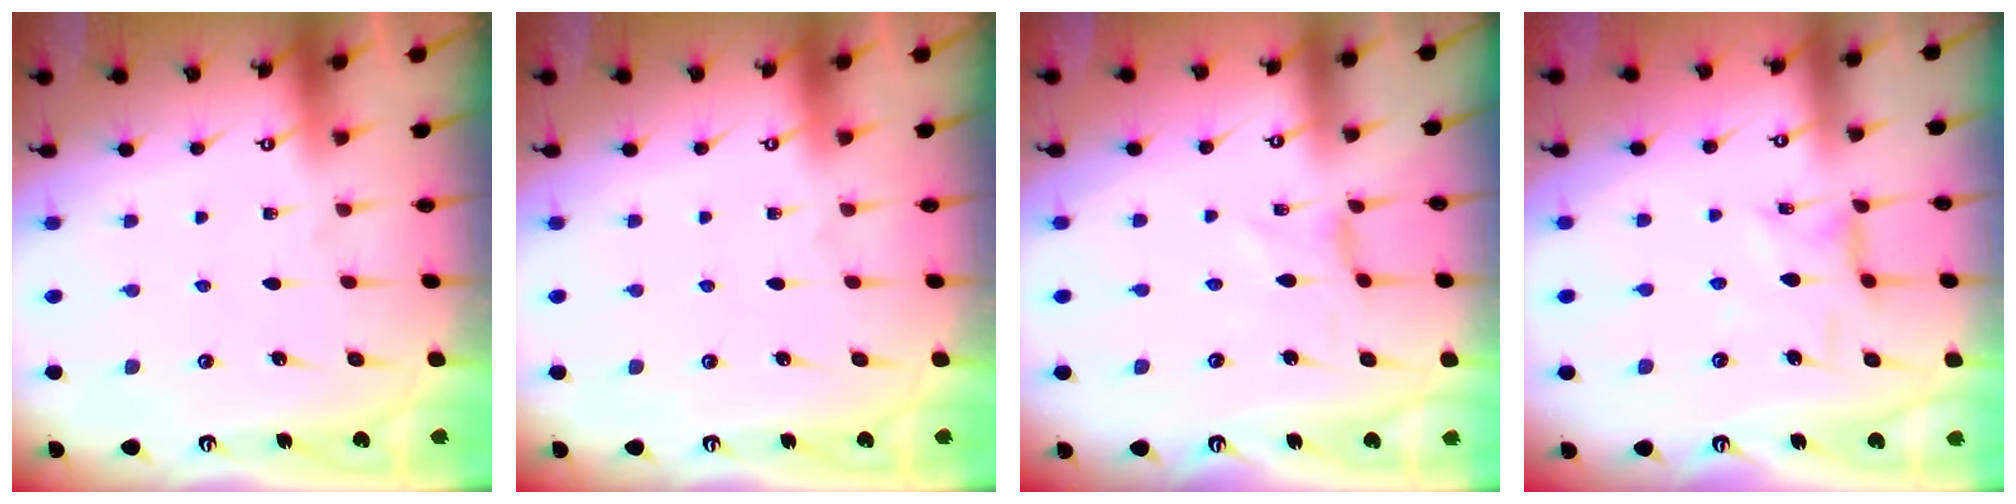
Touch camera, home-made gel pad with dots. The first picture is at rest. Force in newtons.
{"total": 0.0}
{"total": 0.0}
{"total": 2.8, "press": 2.8, "slide": 0.2}